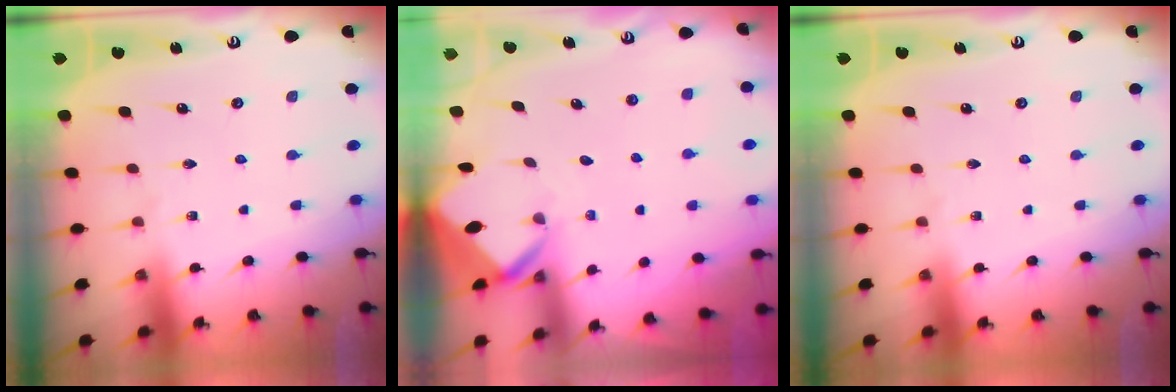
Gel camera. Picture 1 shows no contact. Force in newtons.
{"total": 3.4, "press": 3.4, "slide": 0.1}
{"total": 0.0}